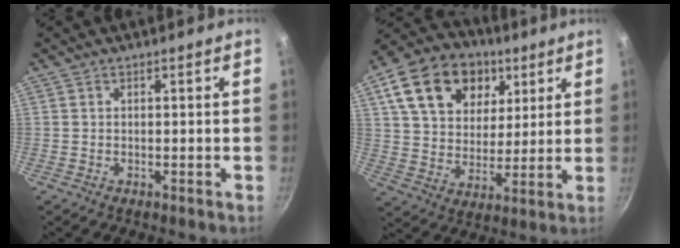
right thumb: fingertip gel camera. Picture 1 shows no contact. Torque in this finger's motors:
{"motor_torque": [0.52, 3.90, 1.41, 0.55, 0.34]}